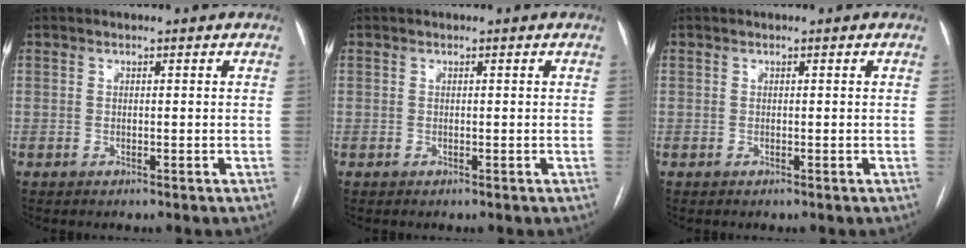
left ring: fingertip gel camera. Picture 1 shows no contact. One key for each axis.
{"total": 0.0}
{"total": 0.0}